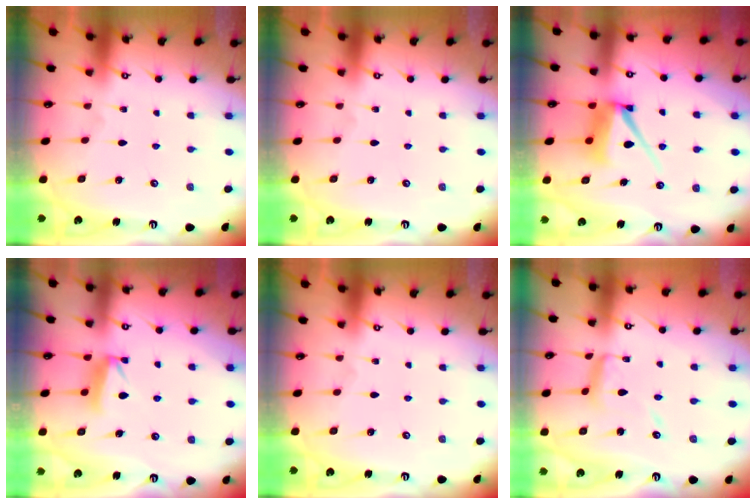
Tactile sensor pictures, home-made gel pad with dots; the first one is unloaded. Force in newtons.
{"total": 0.0}
{"total": 9.3, "press": 9.3, "slide": 1.0}
{"total": 8.0, "press": 8.0, "slide": 0.7}
{"total": 0.0}
{"total": 9.4, "press": 9.4, "slide": 0.7}